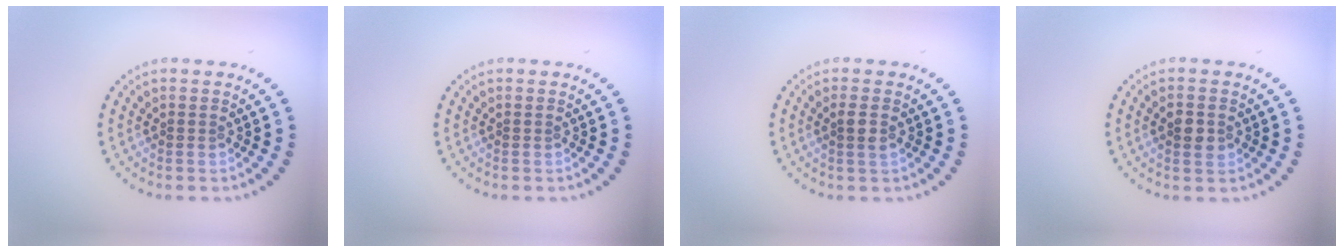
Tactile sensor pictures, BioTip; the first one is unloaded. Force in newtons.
{"total": 0.0}
{"total": 1.3, "press": 1.2, "slide": 0.5}
{"total": 2.4, "press": 2.4, "slide": 0.1}